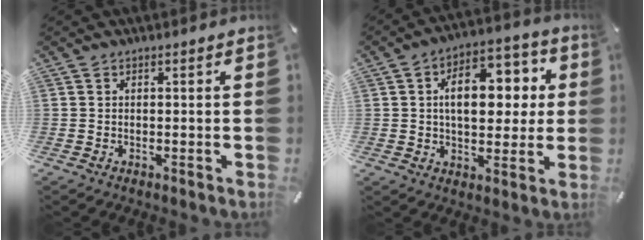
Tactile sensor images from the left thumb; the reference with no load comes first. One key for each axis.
{"total": 14.1, "fx": 2.6, "fy": 8.9, "fz": 10.6, "tx": -0.145, "ty": 0.000, "tz": 0.041}